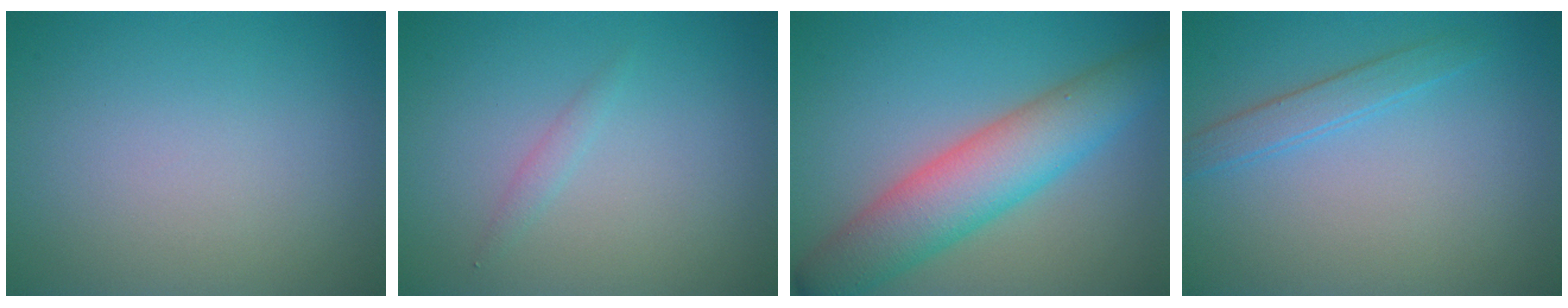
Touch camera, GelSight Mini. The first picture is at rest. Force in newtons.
{"total": 0.8, "press": 0.8, "slide": 0.1}
{"total": 7.2, "press": 7.2, "slide": 0.3}
{"total": 1.9, "press": 1.9, "slide": 0.1}